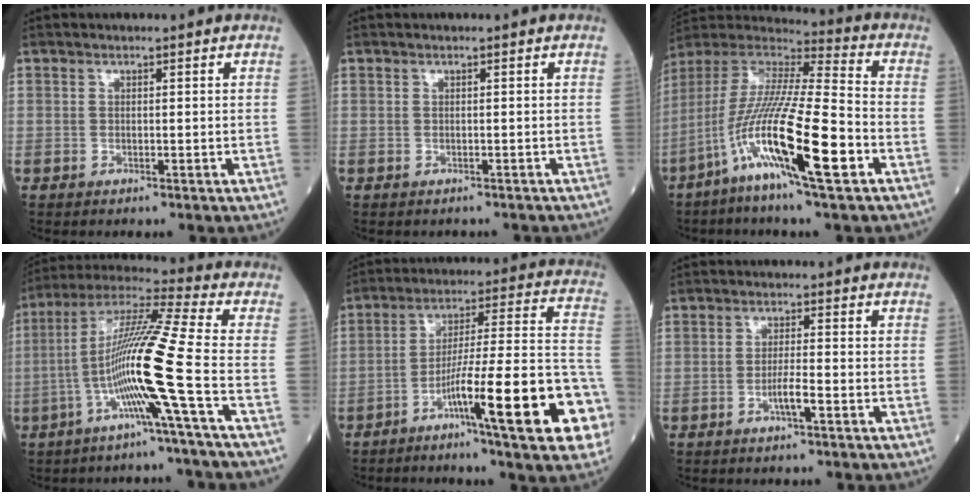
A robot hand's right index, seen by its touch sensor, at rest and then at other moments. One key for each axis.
{"total": 1.4, "fx": -1.3, "fy": 0.6, "fz": 0.1, "tx": -0.006, "ty": 0.000, "tz": -0.017}
{"total": 19.5, "fx": -7.9, "fy": 1.1, "fz": 17.7, "tx": -0.373, "ty": -0.035, "tz": -0.155}
{"total": 15.0, "fx": -4.4, "fy": -2.5, "fz": 14.1, "tx": -0.273, "ty": 0.000, "tz": -0.095}
{"total": 20.5, "fx": -8.7, "fy": 0.8, "fz": 18.5, "tx": -0.235, "ty": 0.005, "tz": -0.135}
{"total": 3.0, "fx": -1.3, "fy": 0.0, "fz": 2.7, "tx": -0.050, "ty": -0.001, "tz": -0.027}